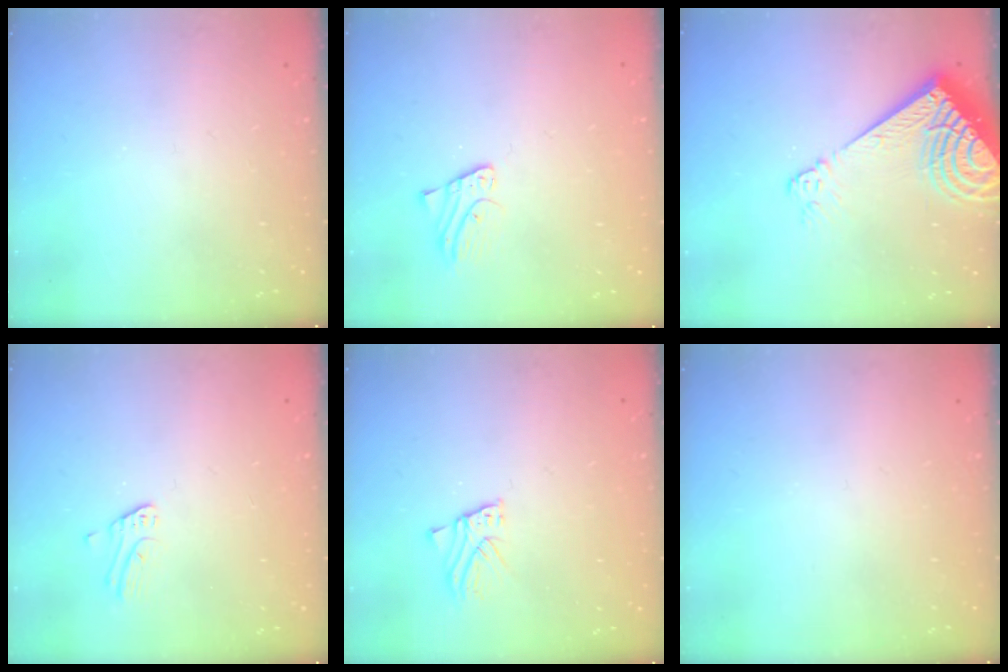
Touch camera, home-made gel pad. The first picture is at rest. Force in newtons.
{"total": 2.7, "press": 2.7, "slide": 0.2}
{"total": 13.3, "press": 13.2, "slide": 2.1}
{"total": 2.6, "press": 2.6, "slide": 0.3}
{"total": 2.2, "press": 2.2, "slide": 0.2}
{"total": 0.0}